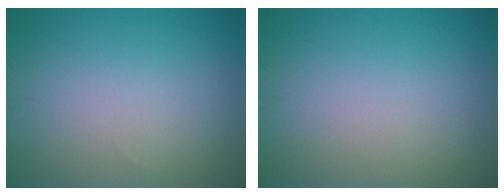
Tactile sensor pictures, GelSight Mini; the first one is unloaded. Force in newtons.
{"total": 0.0}